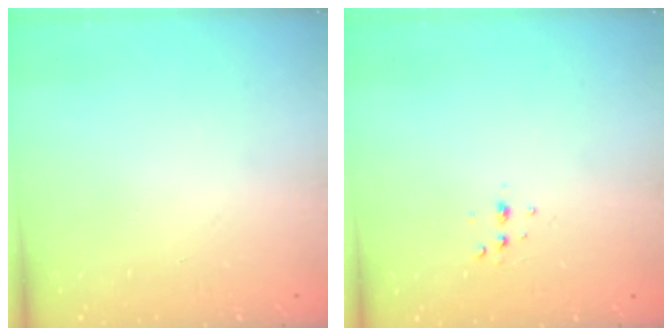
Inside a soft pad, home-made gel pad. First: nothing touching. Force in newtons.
{"total": 3.1, "press": 3.1, "slide": 0.6}